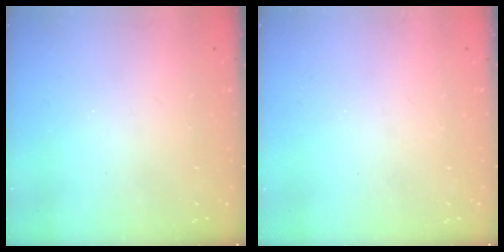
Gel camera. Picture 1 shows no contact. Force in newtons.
{"total": 0.0}